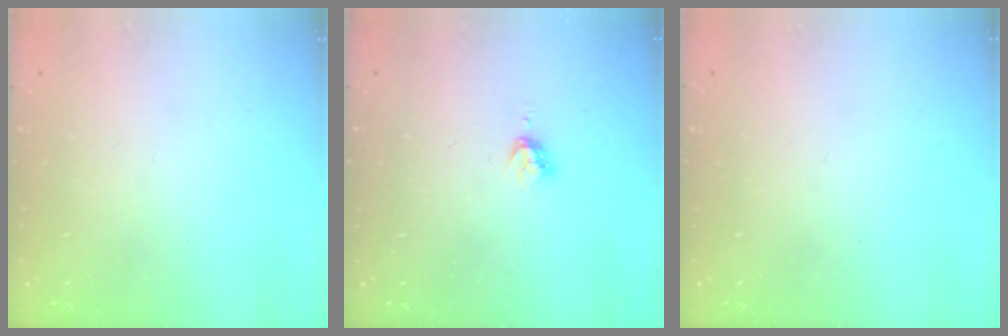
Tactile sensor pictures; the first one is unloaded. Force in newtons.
{"total": 2.9, "press": 2.8, "slide": 0.4}
{"total": 0.0}